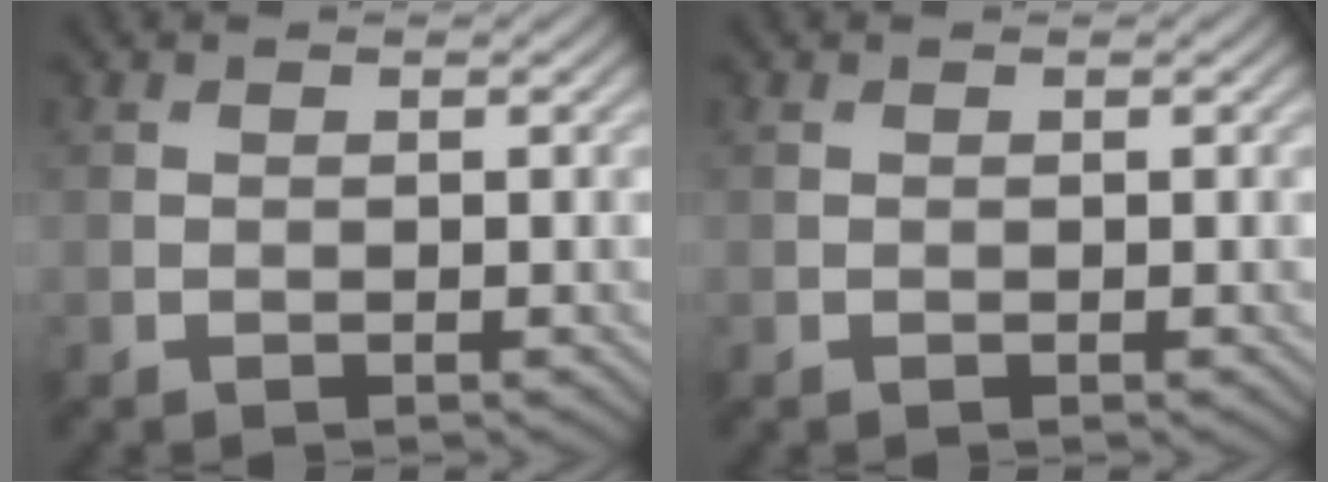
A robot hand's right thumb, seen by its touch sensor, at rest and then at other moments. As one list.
[{"total": 0.0}]